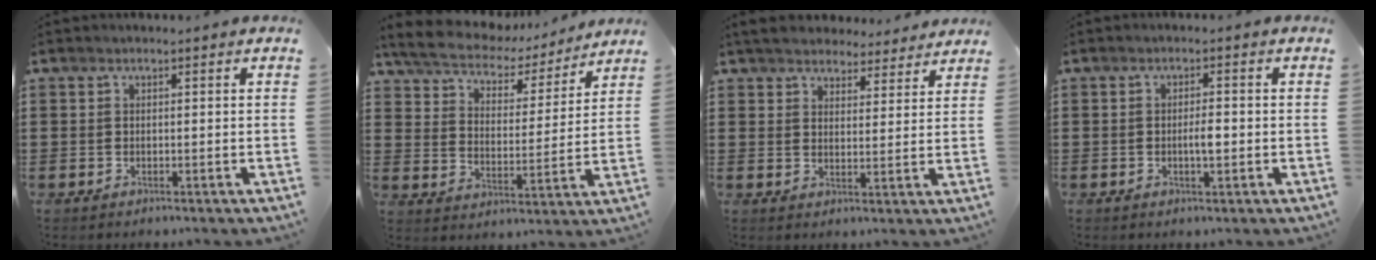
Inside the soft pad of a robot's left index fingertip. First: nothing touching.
{"total": 5.7, "force": [5.3, 1.4, 1.4], "torque": [-0.057, -0.033, 0.088]}
{"total": 4.4, "force": [4.3, 0.9, 0.4], "torque": [-0.026, -0.018, 0.078]}
{"total": 2.5, "force": [-0.4, 0.7, 2.4], "torque": [-0.045, 0.002, -0.008]}